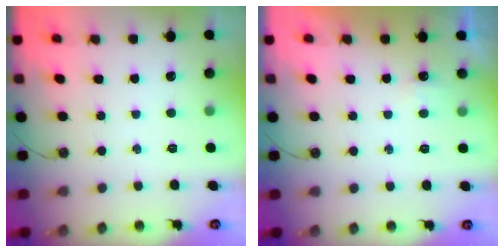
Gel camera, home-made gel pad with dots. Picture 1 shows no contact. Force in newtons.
{"total": 2.9, "press": 2.8, "slide": 0.5}